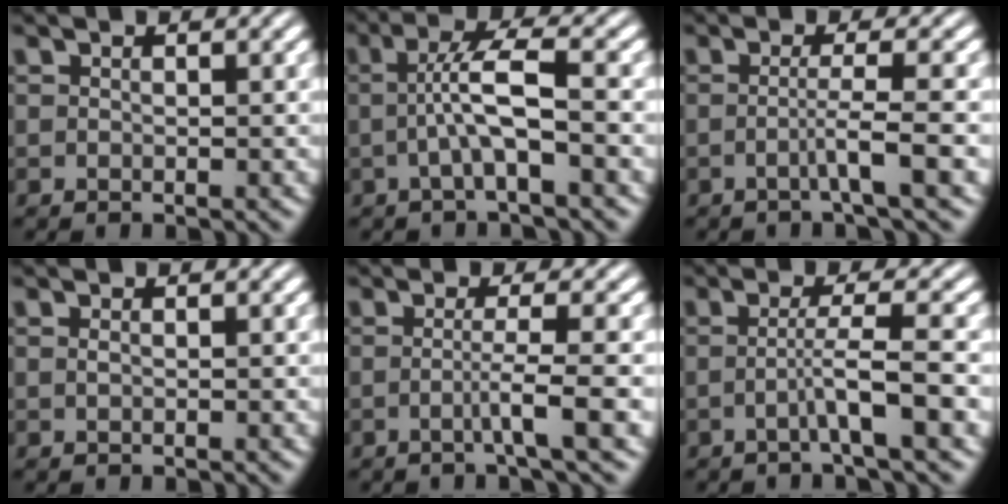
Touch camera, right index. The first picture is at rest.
{"total": 3.9, "force": [0.0, 0.4, 3.9], "torque": [-0.068, 0.004, -0.002]}
{"total": 2.9, "force": [-1.2, -1.3, 2.3], "torque": [-0.039, -0.006, -0.017]}
{"total": 0.8, "force": [-0.1, -0.8, 0.0], "torque": [-0.001, -0.008, 0.005]}
{"total": 3.1, "force": [-1.1, -1.2, 2.6], "torque": [-0.044, -0.006, -0.016]}
{"total": 3.2, "force": [-1.3, -1.2, 2.6], "torque": [-0.044, -0.004, -0.019]}